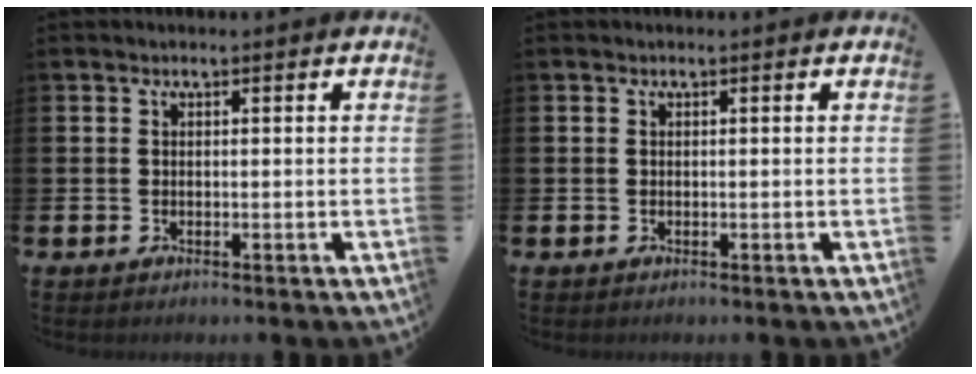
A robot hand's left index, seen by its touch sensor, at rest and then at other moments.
{"total": 0.0}